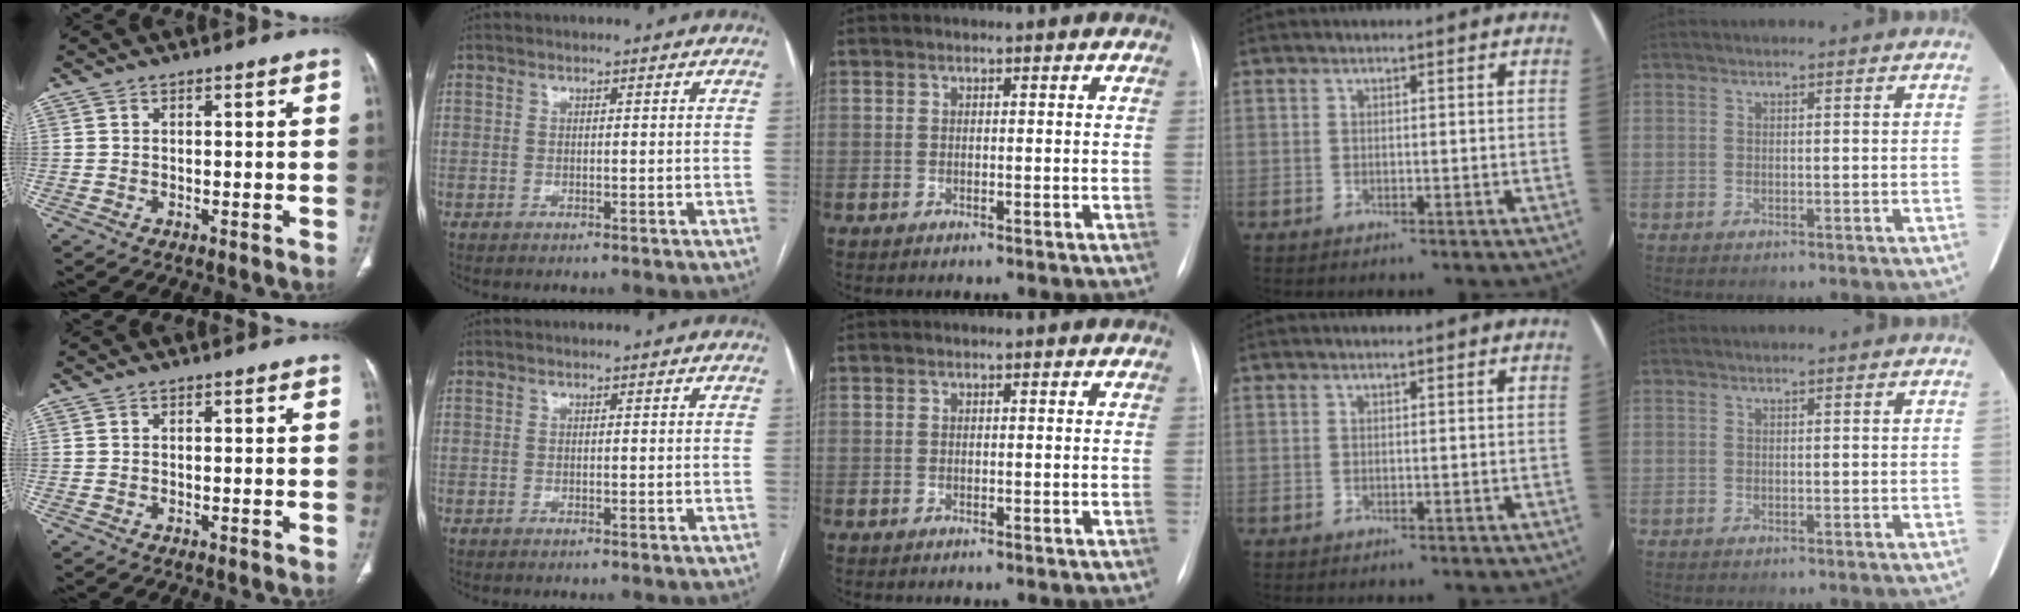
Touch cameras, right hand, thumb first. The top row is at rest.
{}